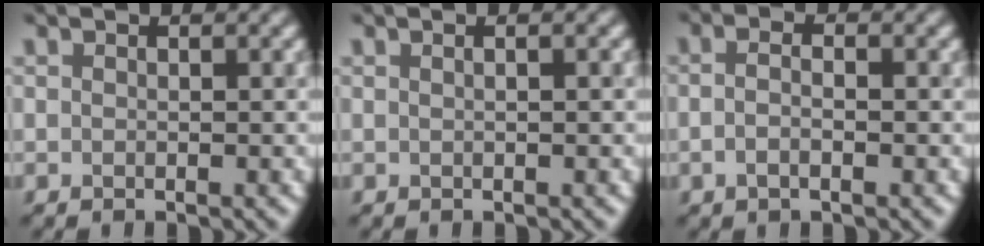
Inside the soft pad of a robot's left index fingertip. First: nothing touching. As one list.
[{"total": 1.3, "force": [0.4, 0.5, 1.1], "torque": [-0.008, -0.001, -0.004]}, {"total": 1.9, "force": [-0.4, 0.8, 1.7], "torque": [-0.031, -0.003, -0.014]}]